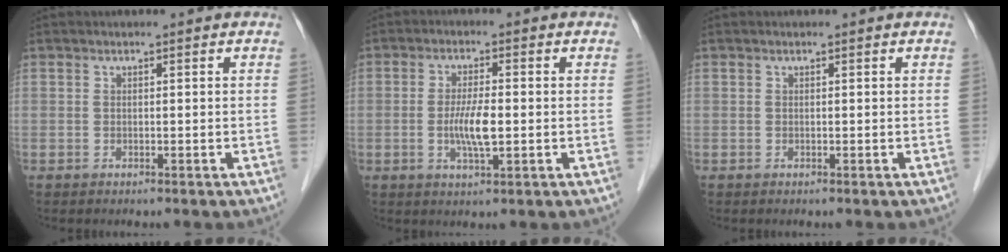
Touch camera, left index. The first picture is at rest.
{"total": 5.1, "force": [-0.8, 0.9, 5.0], "torque": [-0.103, -0.007, -0.013]}
{"total": 0.0}